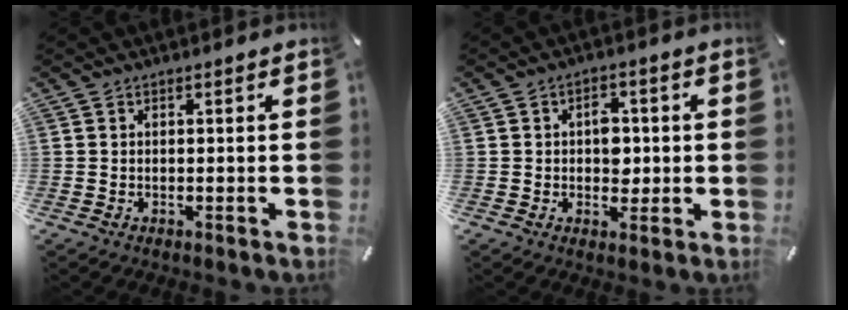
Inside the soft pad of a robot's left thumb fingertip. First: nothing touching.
{"total": 5.0, "force": [0.2, 3.8, 3.2], "torque": [-0.026, -0.006, -0.006]}